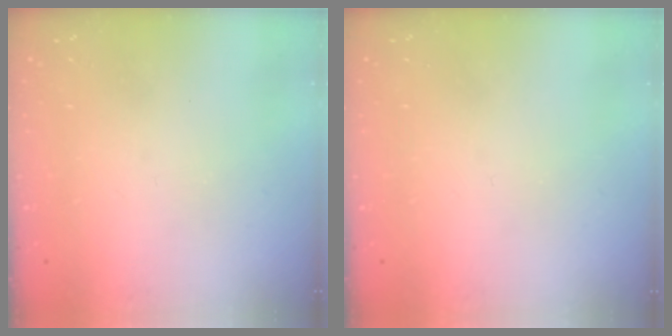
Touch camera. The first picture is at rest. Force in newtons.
{"total": 0.0}